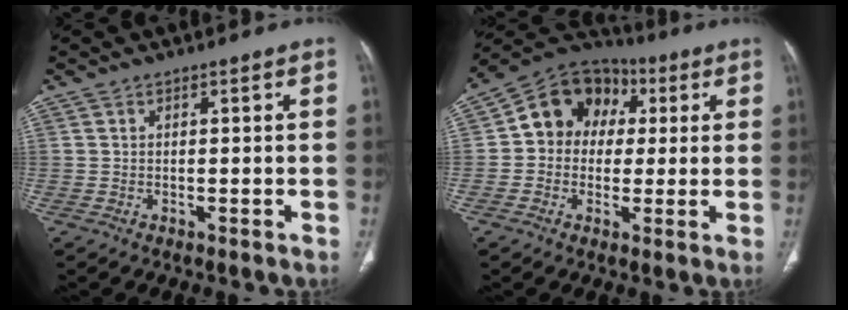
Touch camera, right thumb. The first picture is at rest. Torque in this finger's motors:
{"motor_torque": [0.35, 2.18, 0.75, 0.21, 0.07]}